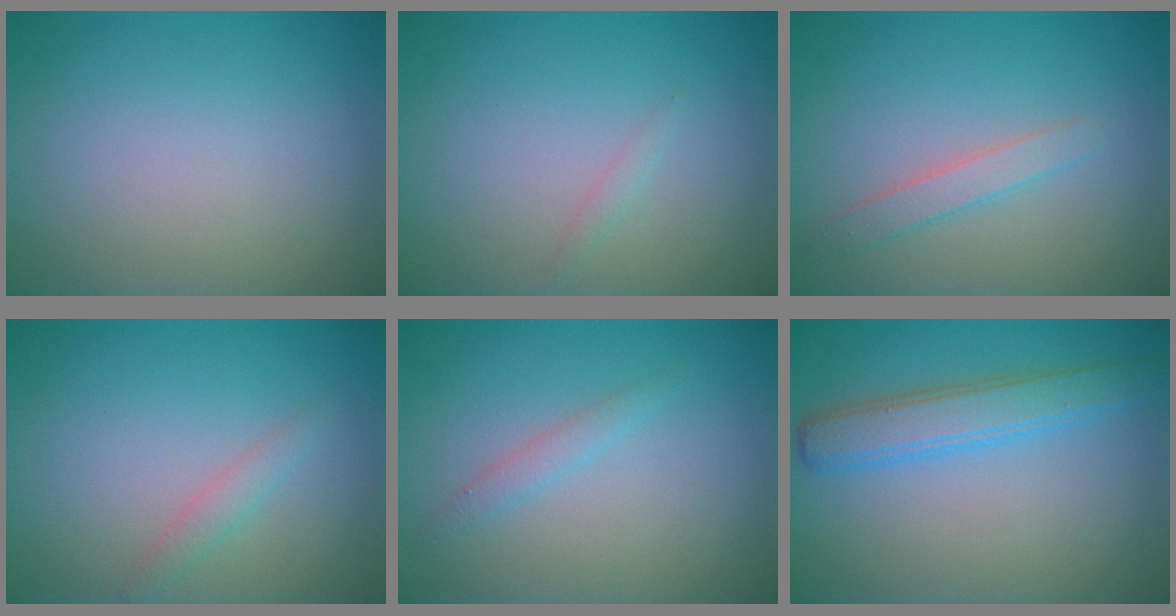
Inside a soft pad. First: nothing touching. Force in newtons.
{"total": 0.6, "press": 0.6, "slide": 0.0}
{"total": 1.8, "press": 1.8, "slide": 0.0}
{"total": 1.3, "press": 1.3, "slide": 0.0}
{"total": 1.2, "press": 1.2, "slide": 0.1}
{"total": 3.7, "press": 3.7, "slide": 0.1}